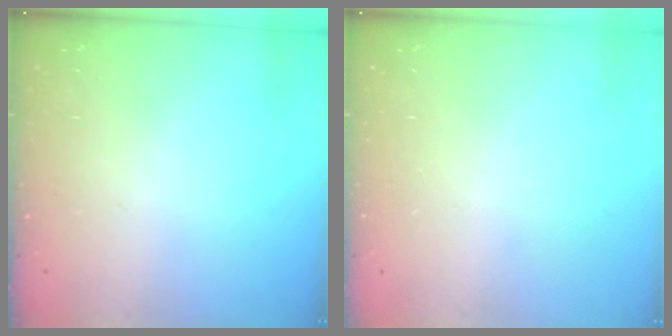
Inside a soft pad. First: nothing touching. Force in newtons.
{"total": 0.0}